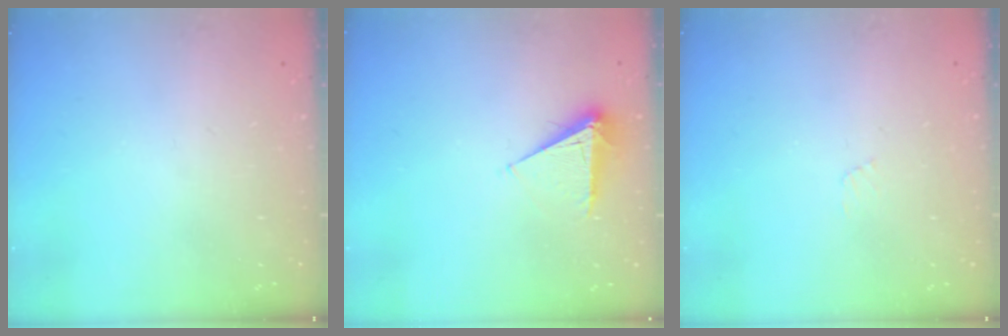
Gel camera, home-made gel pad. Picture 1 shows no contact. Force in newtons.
{"total": 5.7, "press": 5.7, "slide": 0.5}
{"total": 2.7, "press": 2.7, "slide": 0.2}